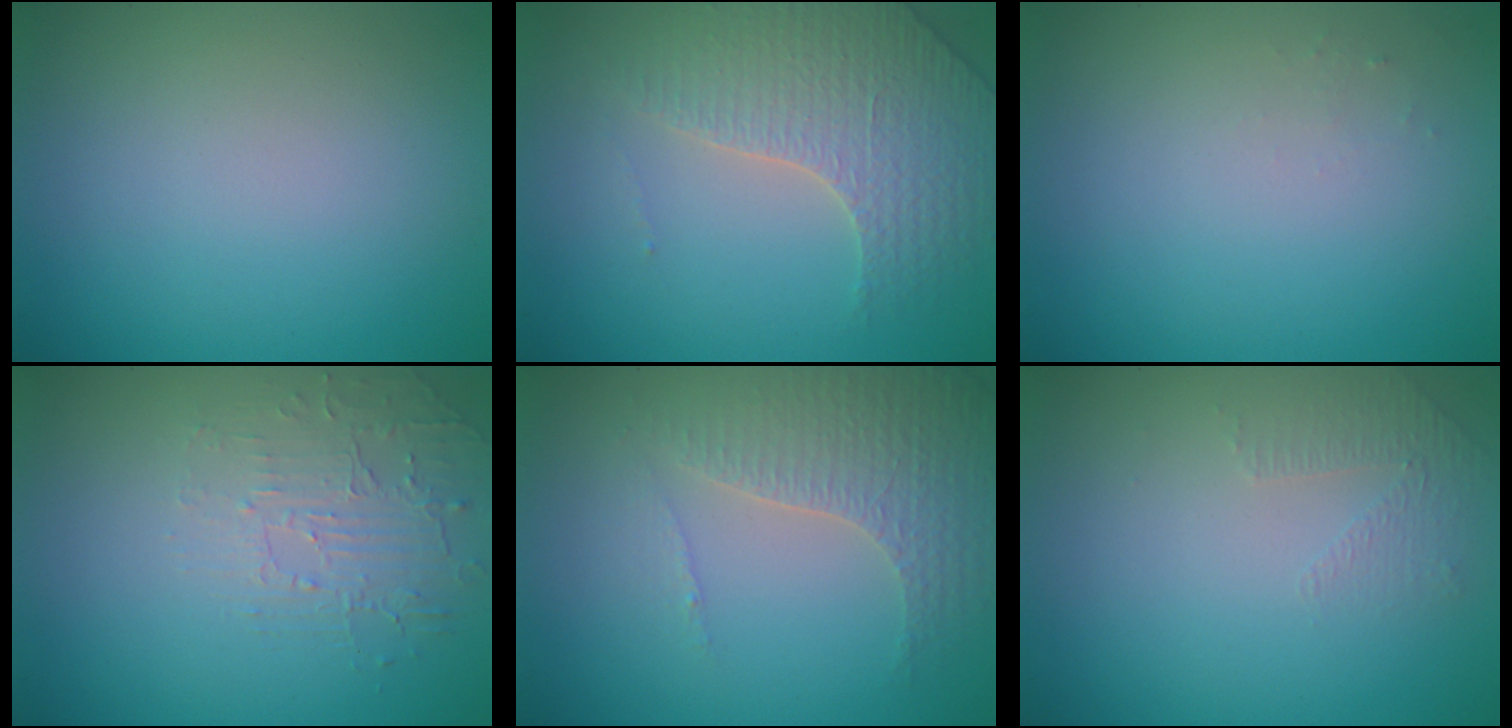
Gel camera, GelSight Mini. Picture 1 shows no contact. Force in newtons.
{"total": 3.6, "press": 3.5, "slide": 1.0}
{"total": 0.5, "press": 0.5, "slide": 0.2}
{"total": 1.9, "press": 1.0, "slide": 1.6}
{"total": 4.3, "press": 3.1, "slide": 3.0}
{"total": 1.1, "press": 0.6, "slide": 1.0}